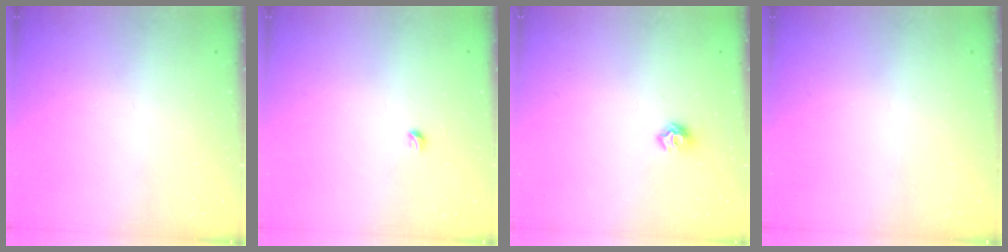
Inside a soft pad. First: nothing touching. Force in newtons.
{"total": 2.9, "press": 2.9, "slide": 0.4}
{"total": 7.2, "press": 7.1, "slide": 0.7}
{"total": 0.0}